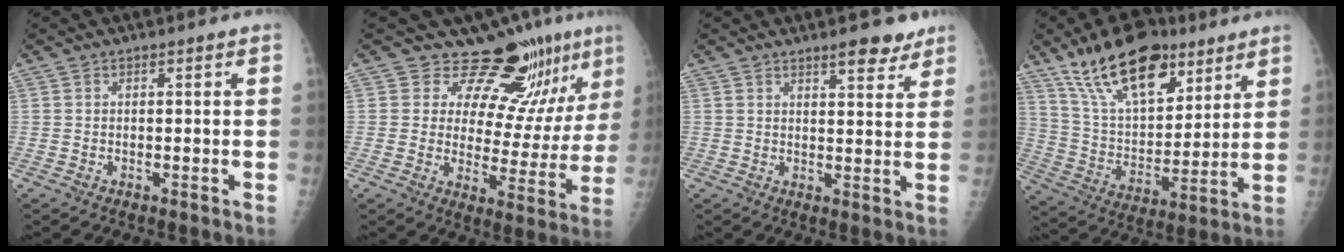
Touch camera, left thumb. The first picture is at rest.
{"total": 13.3, "force": [11.1, 4.6, 5.8], "torque": [-0.036, -0.091, 0.149]}
{"total": 5.7, "force": [4.3, 1.8, 3.2], "torque": [-0.023, -0.027, 0.058]}
{"total": 21.0, "force": [13.6, 10.0, 12.5], "torque": [-0.173, -0.051, 0.245]}